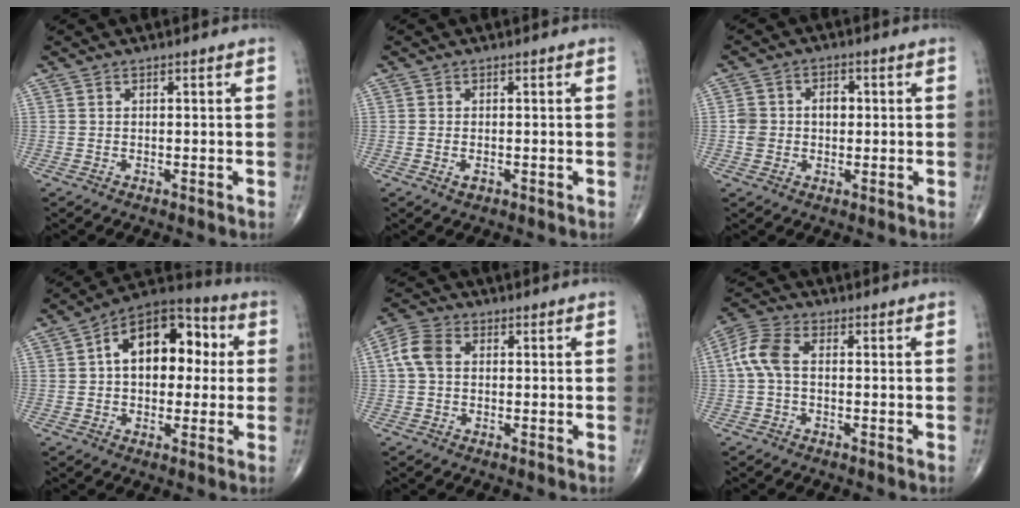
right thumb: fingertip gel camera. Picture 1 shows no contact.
{"total": 1.3, "force": [-0.5, 0.7, 1.0], "torque": [-0.017, -0.002, -0.008]}
{"total": 5.7, "force": [0.2, 4.7, 3.3], "torque": [-0.040, 0.016, 0.002]}
{"total": 16.5, "force": [2.7, 10.3, 12.7], "torque": [-0.151, 0.034, 0.030]}
{"total": 5.6, "force": [0.7, 4.0, 3.9], "torque": [-0.086, 0.018, 0.006]}
{"total": 6.4, "force": [0.1, 3.6, 5.3], "torque": [-0.123, 0.020, -0.007]}